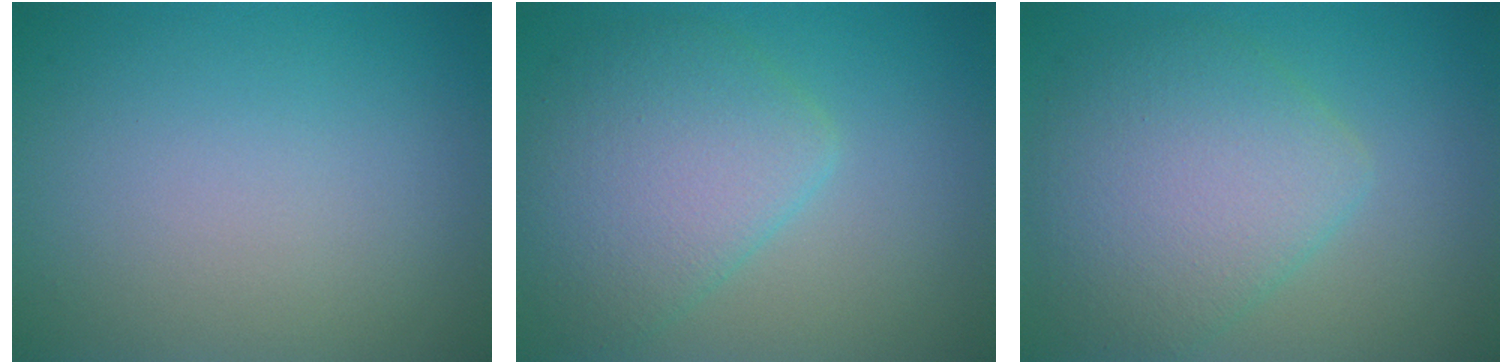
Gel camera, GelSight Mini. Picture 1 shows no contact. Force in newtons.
{"total": 5.4, "press": 5.4, "slide": 0.2}
{"total": 5.9, "press": 5.9, "slide": 0.1}